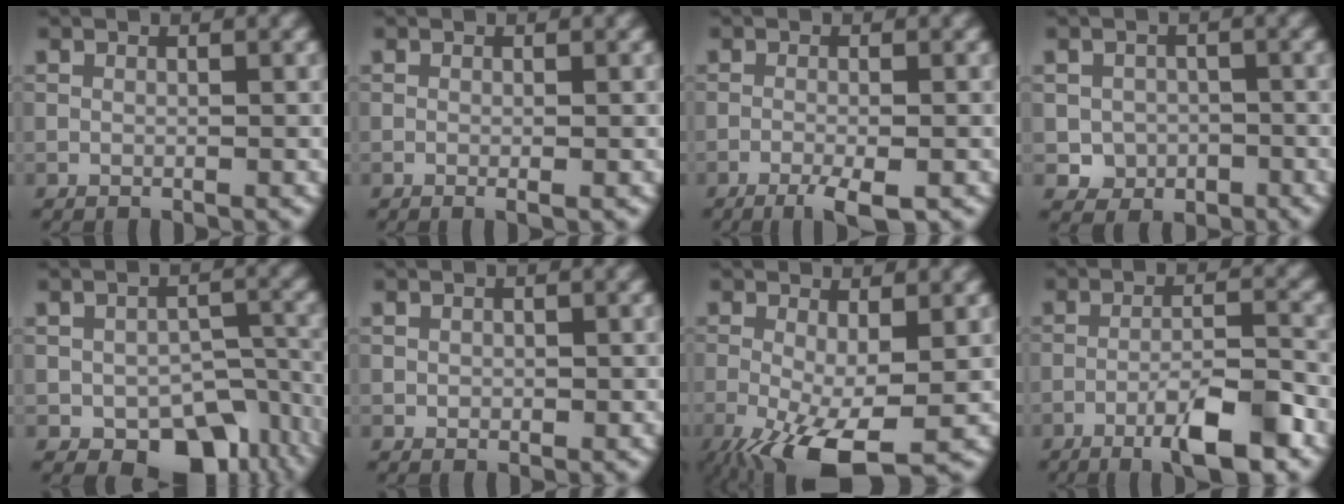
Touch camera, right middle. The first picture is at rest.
{"total": 0.7, "force": [-0.2, 0.1, 0.7], "torque": [-0.011, -0.005, -0.003]}
{"total": 3.0, "force": [-1.7, 0.5, 2.4], "torque": [-0.045, -0.002, -0.035]}
{"total": 2.5, "force": [-0.5, 2.4, 0.6], "torque": [-0.003, -0.004, -0.012]}
{"total": 8.2, "force": [-3.9, 5.2, 5.0], "torque": [-0.063, -0.023, -0.045]}
{"total": 0.7, "force": [0.0, 0.6, 0.3], "torque": [-0.002, -0.002, 0.000]}
{"total": 8.5, "force": [-3.5, 2.8, 7.3], "torque": [-0.147, -0.020, -0.058]}
{"total": 6.3, "force": [-3.6, 1.1, 5.1], "torque": [-0.084, 0.008, -0.061]}